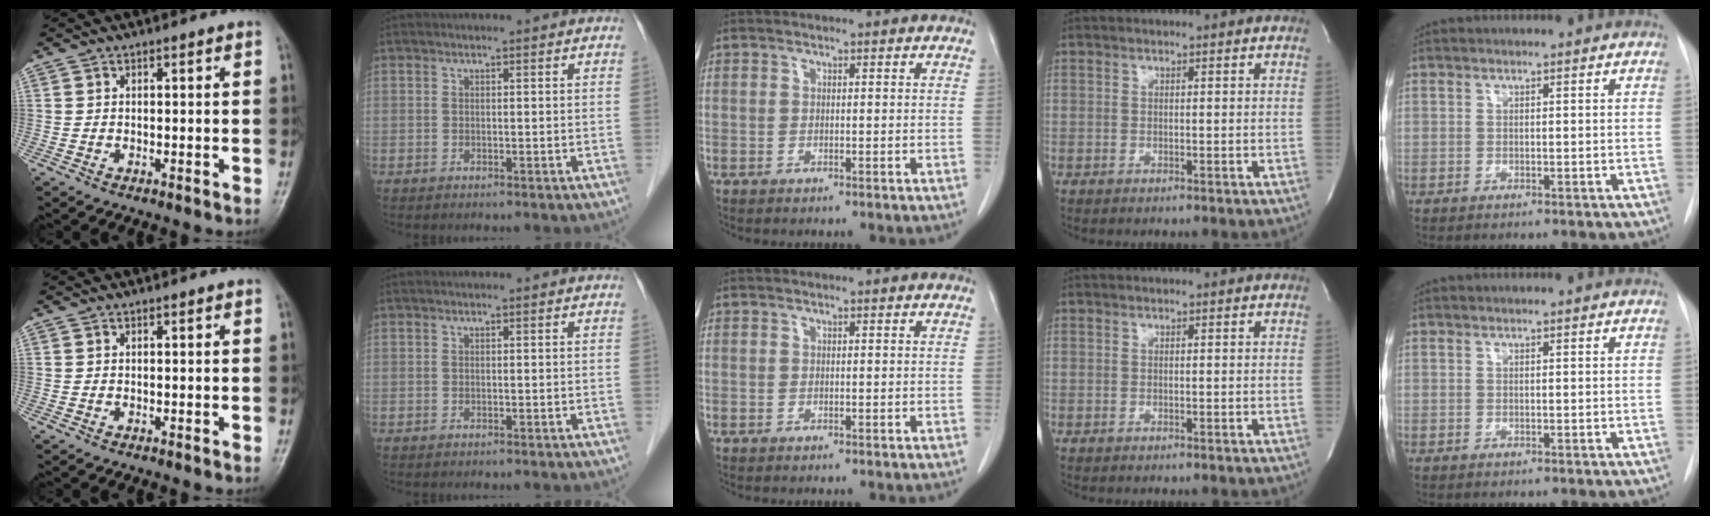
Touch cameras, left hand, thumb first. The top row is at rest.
{}